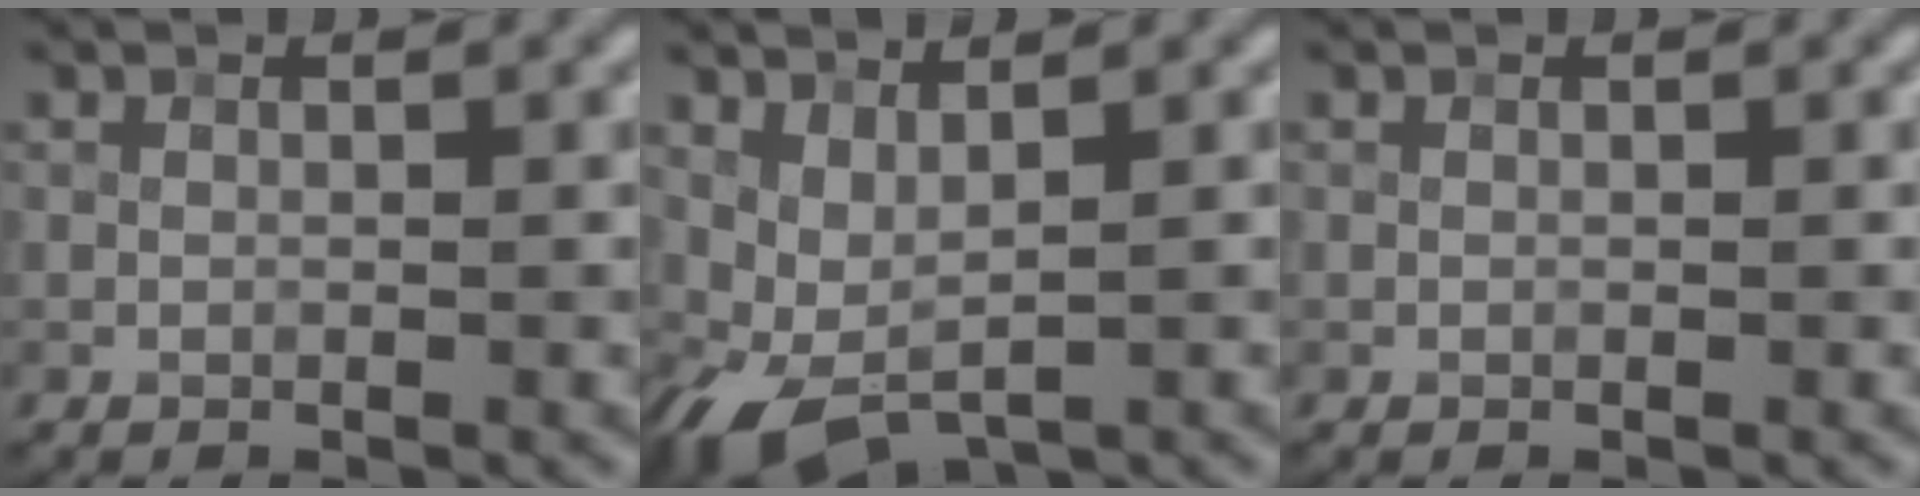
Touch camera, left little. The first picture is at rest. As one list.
[{"total": 3.3, "force": [0.4, 1.6, 2.8], "torque": [-0.069, -0.008, 0.012]}, {"total": 0.0}]